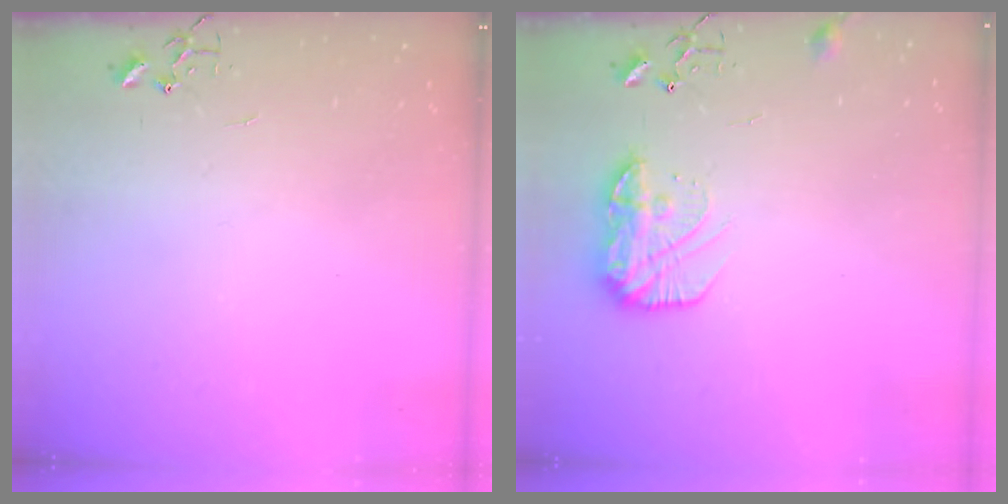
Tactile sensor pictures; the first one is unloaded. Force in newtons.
{"total": 12.8, "press": 12.8, "slide": 0.7}